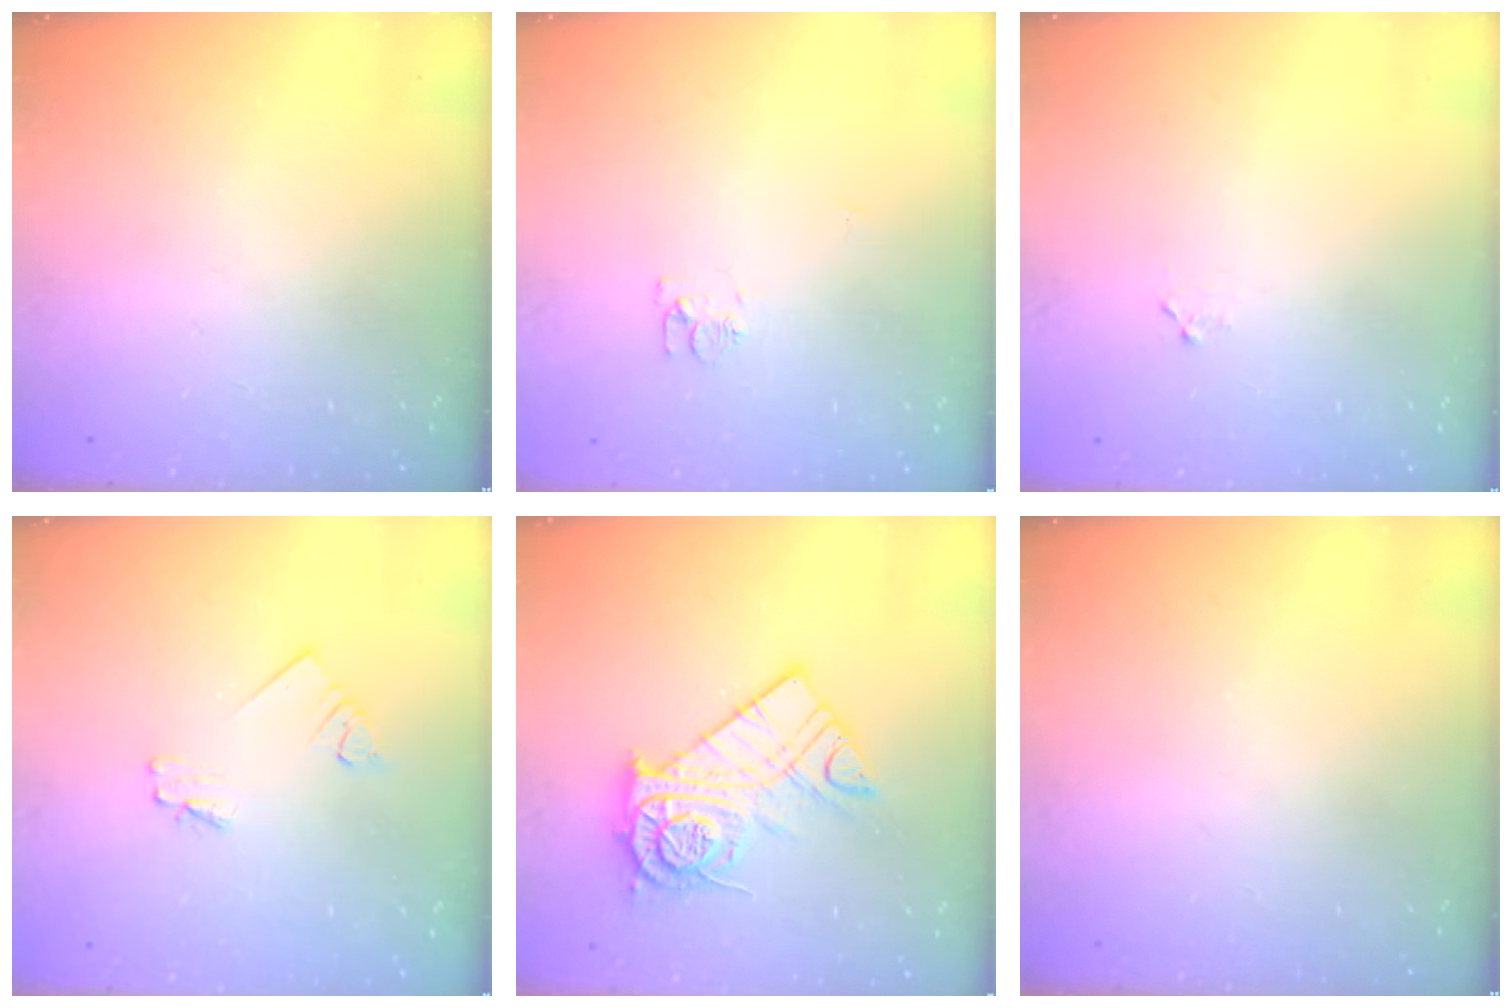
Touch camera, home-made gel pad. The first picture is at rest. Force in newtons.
{"total": 5.5, "press": 5.5, "slide": 0.4}
{"total": 3.4, "press": 3.4, "slide": 0.4}
{"total": 1.6, "press": 1.5, "slide": 0.2}
{"total": 14.0, "press": 13.9, "slide": 1.4}
{"total": 0.0}